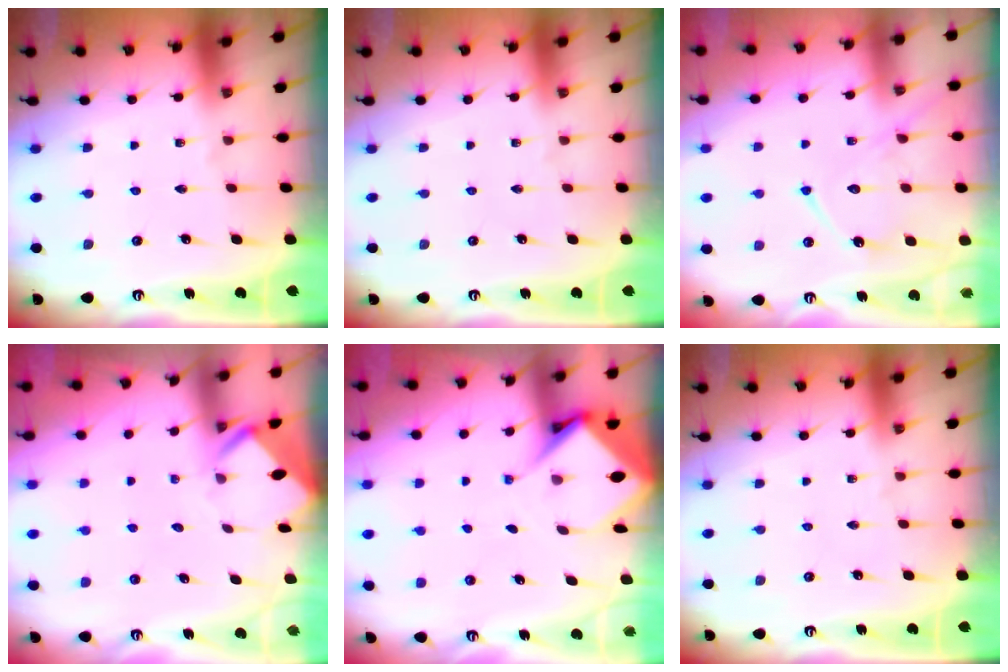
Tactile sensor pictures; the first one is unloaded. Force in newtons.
{"total": 0.0}
{"total": 12.5, "press": 12.5, "slide": 1.2}
{"total": 3.6, "press": 3.5, "slide": 0.2}
{"total": 6.6, "press": 6.6, "slide": 0.5}
{"total": 0.0}